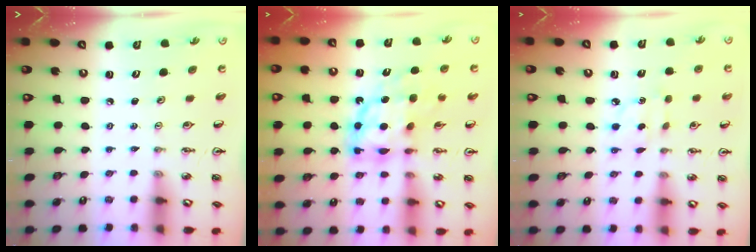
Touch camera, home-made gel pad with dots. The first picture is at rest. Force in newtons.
{"total": 13.5, "press": 13.4, "slide": 1.2}
{"total": 2.9, "press": 2.8, "slide": 0.6}